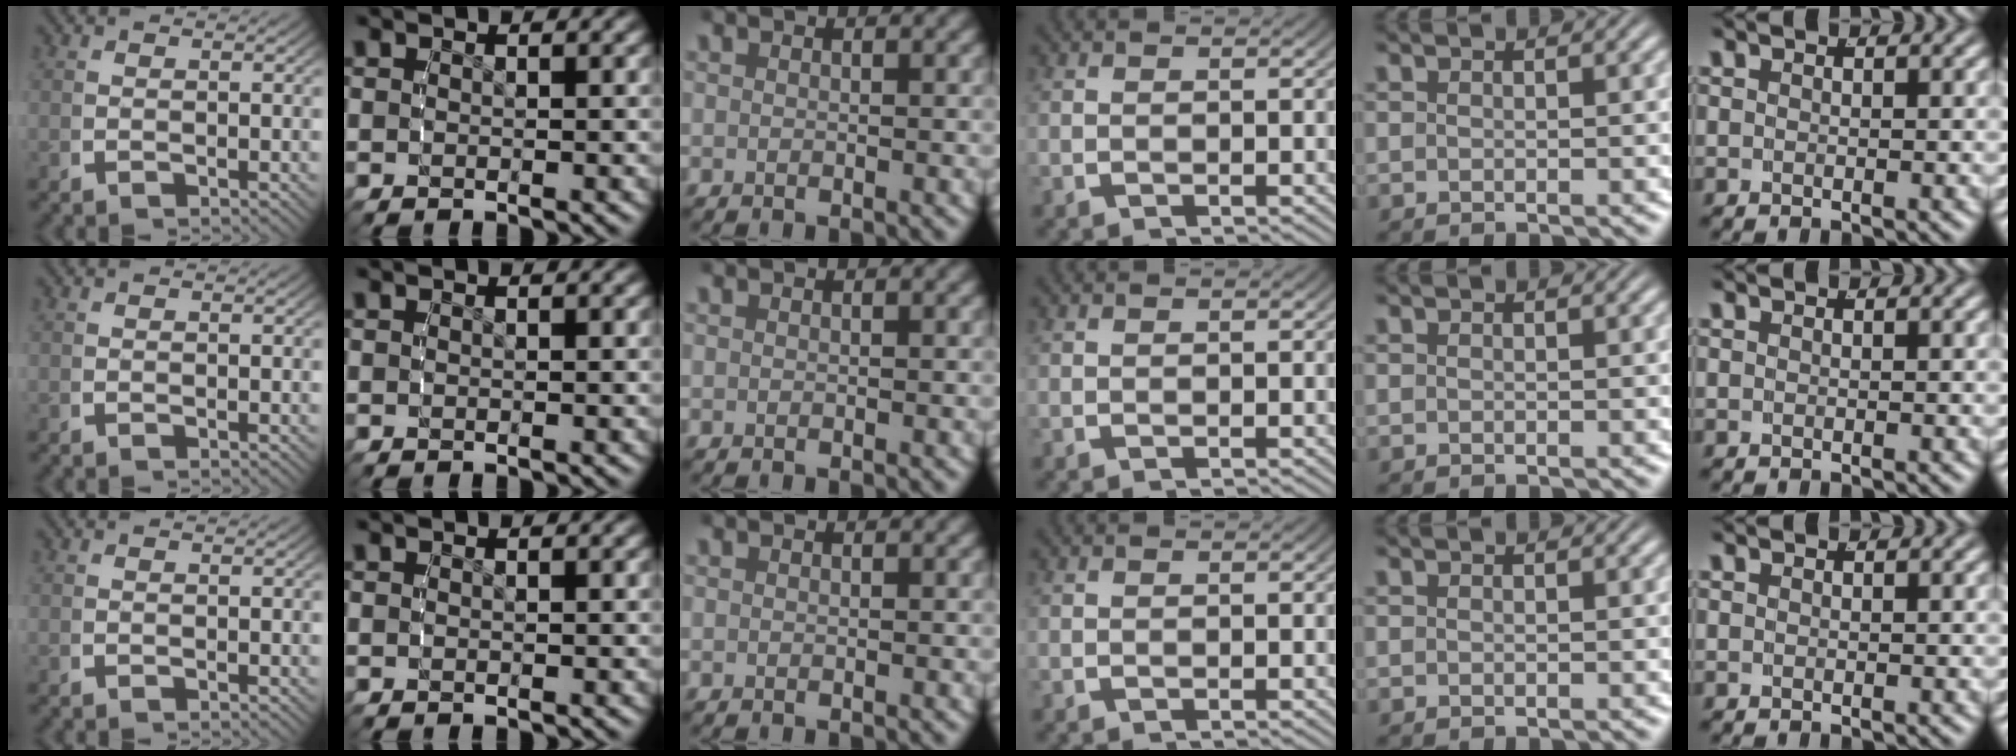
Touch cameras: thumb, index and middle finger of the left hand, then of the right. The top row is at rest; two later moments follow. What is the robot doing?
{"motion": "reach", "object": "markers"}